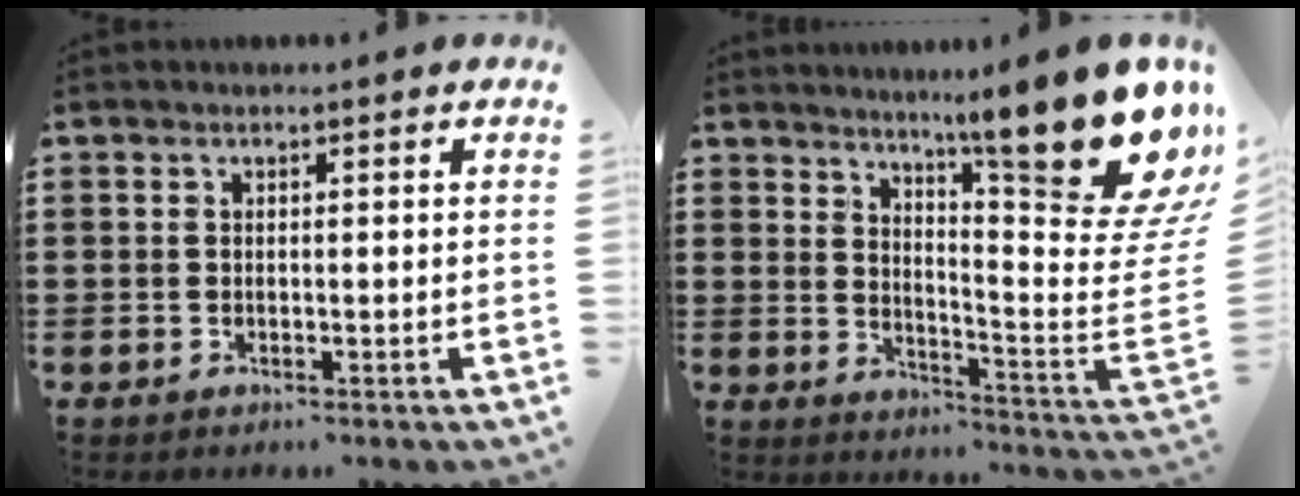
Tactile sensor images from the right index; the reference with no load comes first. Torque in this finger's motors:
{"motor_torque": [0.93, 1.21, 1.05, 0.21]}